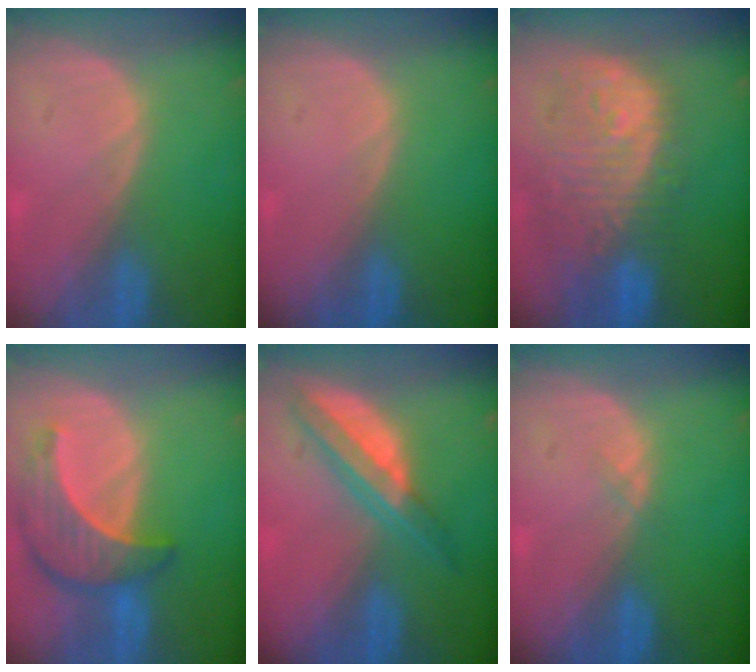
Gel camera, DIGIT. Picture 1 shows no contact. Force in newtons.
{"total": 0.0}
{"total": 12.2, "press": 10.9, "slide": 5.5}
{"total": 8.8, "press": 8.0, "slide": 3.7}
{"total": 6.5, "press": 5.7, "slide": 3.1}
{"total": 0.6, "press": 0.5, "slide": 0.2}